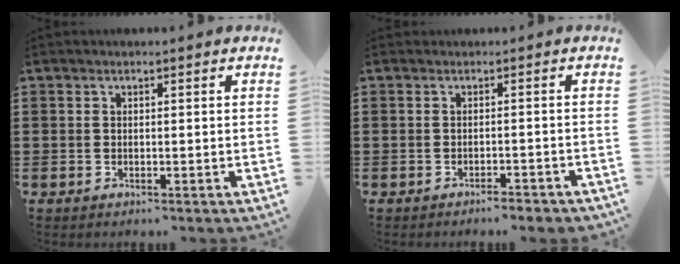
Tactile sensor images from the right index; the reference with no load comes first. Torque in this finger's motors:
{"motor_torque": [1.04, 1.03, 0.01, 0.01]}